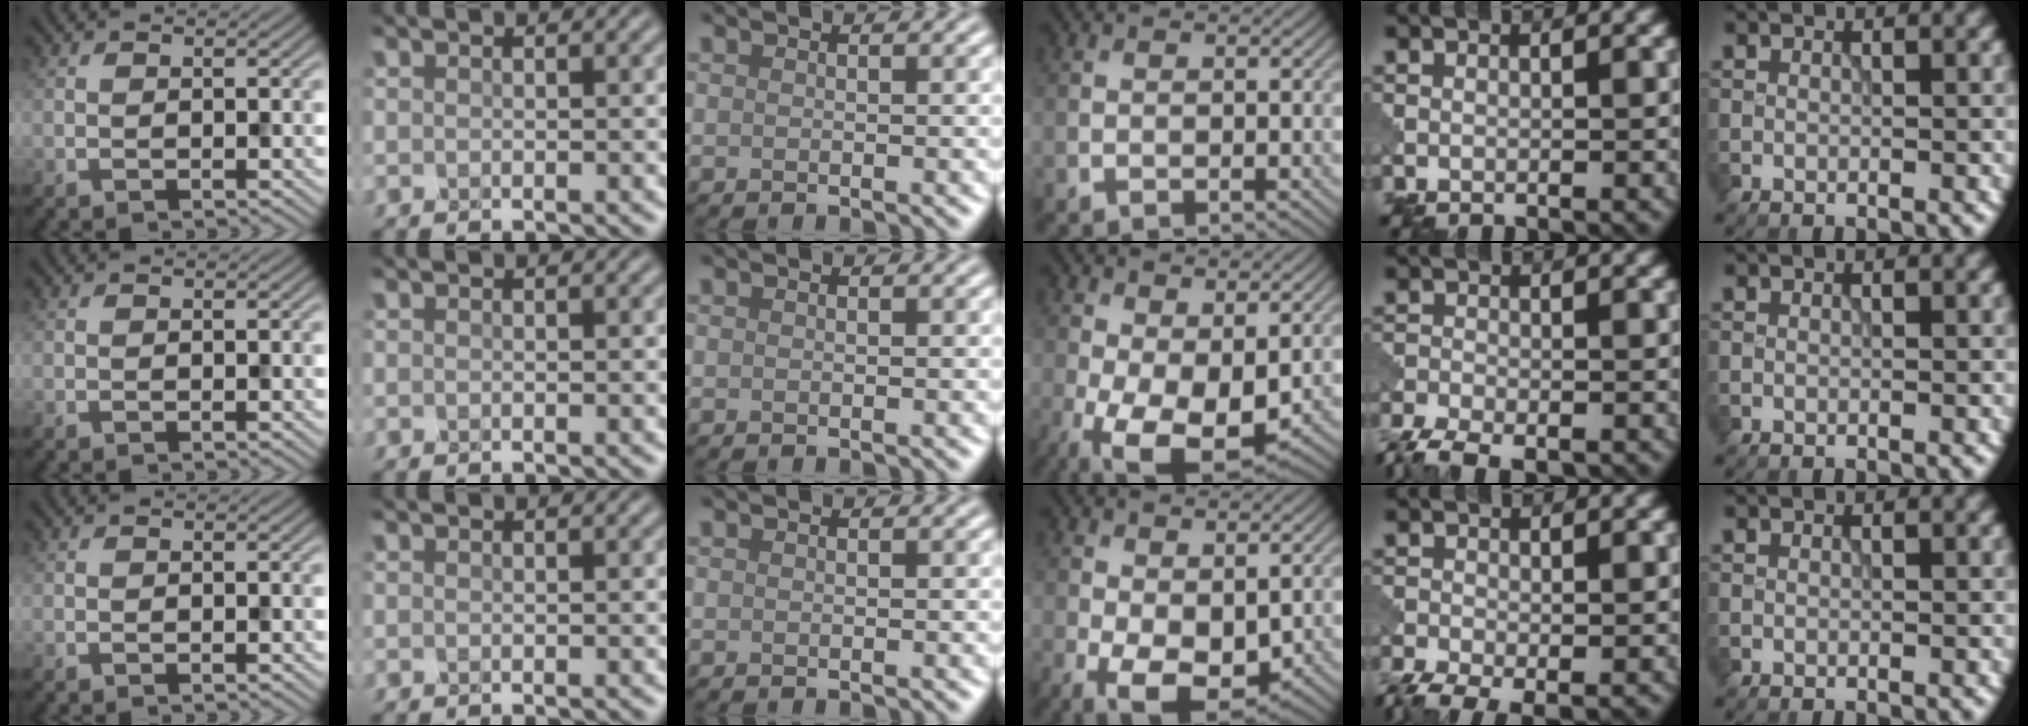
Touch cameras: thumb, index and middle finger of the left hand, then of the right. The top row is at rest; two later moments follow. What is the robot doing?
{"motion": "squeeze", "object": "foam earplug"}